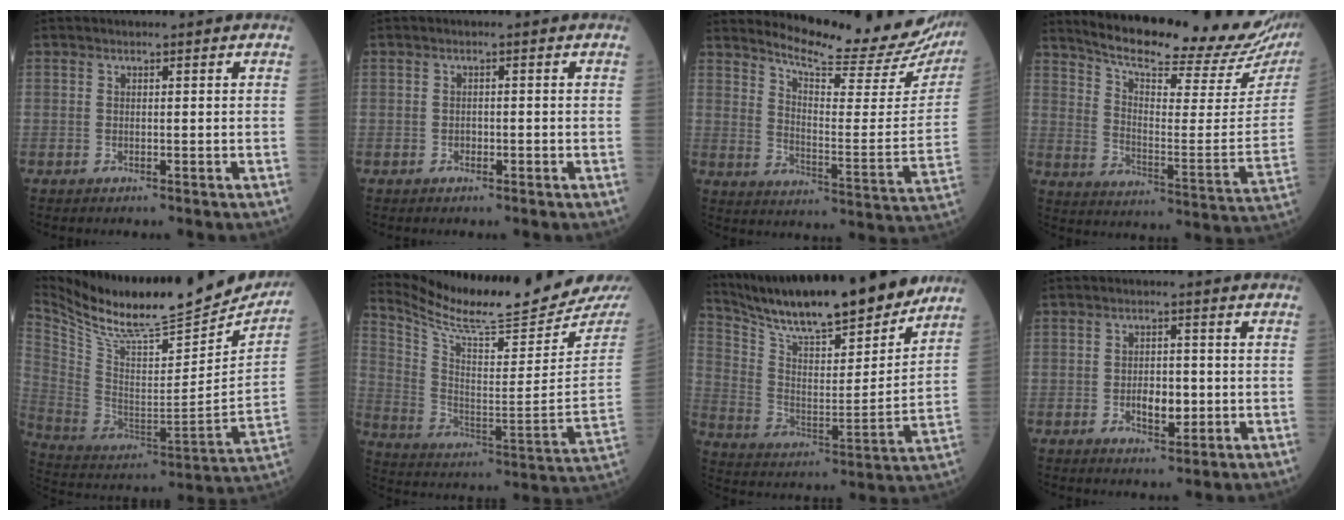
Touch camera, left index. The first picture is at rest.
{"total": 0.0}
{"total": 21.1, "force": [19.7, 2.2, 7.2], "torque": [-0.104, -0.089, 0.249]}
{"total": 25.1, "force": [22.2, 2.7, 11.4], "torque": [-0.177, -0.071, 0.295]}
{"total": 26.2, "force": [23.6, 3.8, 10.5], "torque": [-0.191, -0.065, 0.360]}
{"total": 19.0, "force": [18.2, -1.2, 5.3], "torque": [-0.108, -0.113, 0.284]}
{"total": 21.4, "force": [18.9, 2.5, 9.6], "torque": [-0.171, -0.014, 0.304]}
{"total": 4.1, "force": [-1.0, 2.1, 3.4], "torque": [-0.051, -0.001, -0.012]}